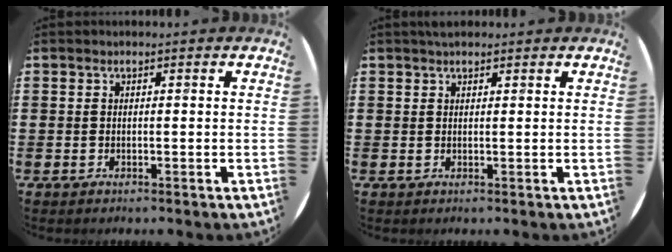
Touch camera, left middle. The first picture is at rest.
{"total": 1.0, "force": [1.0, 0.3, 0.2], "torque": [-0.004, 0.003, 0.018]}